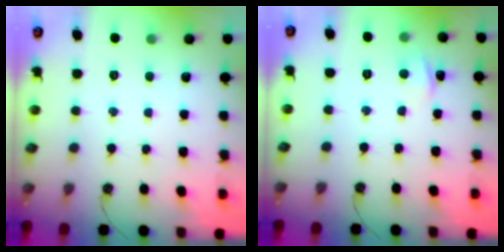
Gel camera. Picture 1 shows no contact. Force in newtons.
{"total": 1.9, "press": 1.9, "slide": 0.2}